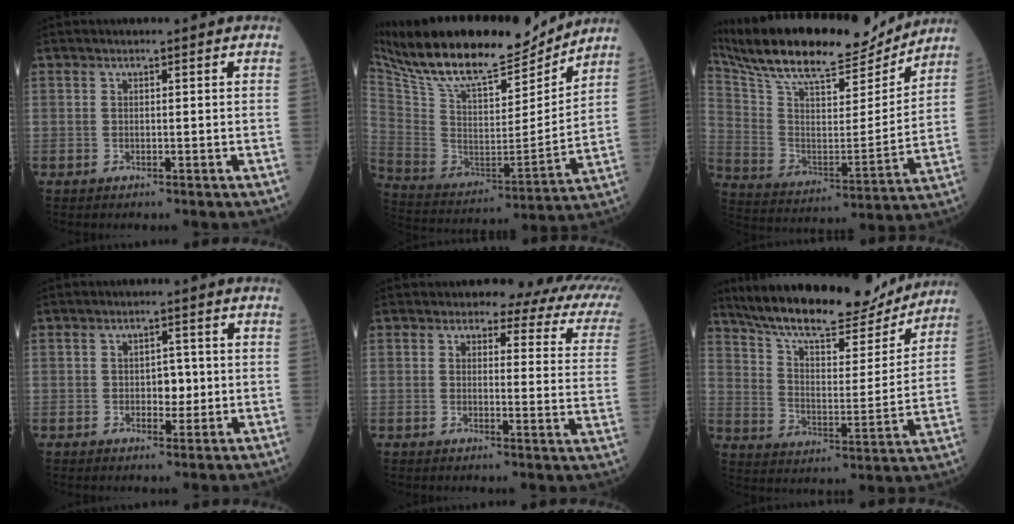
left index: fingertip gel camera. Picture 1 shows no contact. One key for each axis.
{"total": 25.1, "fx": 21.1, "fy": 6.4, "fz": 11.9, "tx": -0.224, "ty": -0.003, "tz": 0.346}
{"total": 23.3, "fx": 20.6, "fy": 4.6, "fz": 9.8, "tx": -0.185, "ty": 0.002, "tz": 0.331}
{"total": 2.8, "fx": -0.4, "fy": 1.8, "fz": 2.1, "tx": -0.023, "ty": 0.001, "tz": -0.005}
{"total": 13.1, "fx": 11.4, "fy": 3.0, "fz": 5.7, "tx": -0.046, "ty": -0.055, "tz": 0.098}
{"total": 21.3, "fx": 18.6, "fy": 4.7, "fz": 9.2, "tx": -0.152, "ty": -0.001, "tz": 0.278}